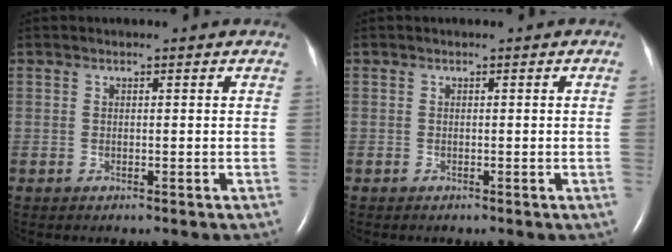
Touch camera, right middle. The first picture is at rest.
{"total": 1.0, "force": [-0.1, -0.5, 0.8], "torque": [-0.007, -0.001, -0.002]}